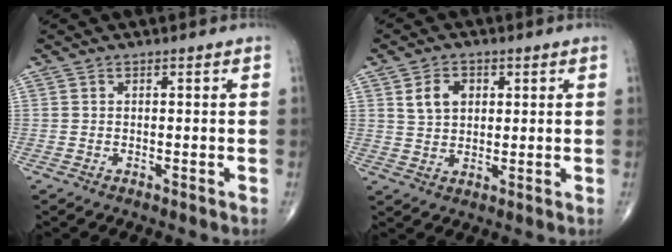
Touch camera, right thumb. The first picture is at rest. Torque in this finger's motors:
{"motor_torque": [-0.34, 0.37, -0.05, 0.12, 0.06]}